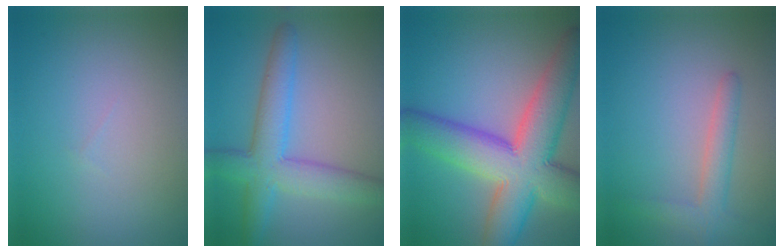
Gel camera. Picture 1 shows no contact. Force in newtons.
{"total": 5.9, "press": 5.9, "slide": 0.2}
{"total": 11.8, "press": 11.8, "slide": 0.7}
{"total": 2.6, "press": 2.6, "slide": 0.2}